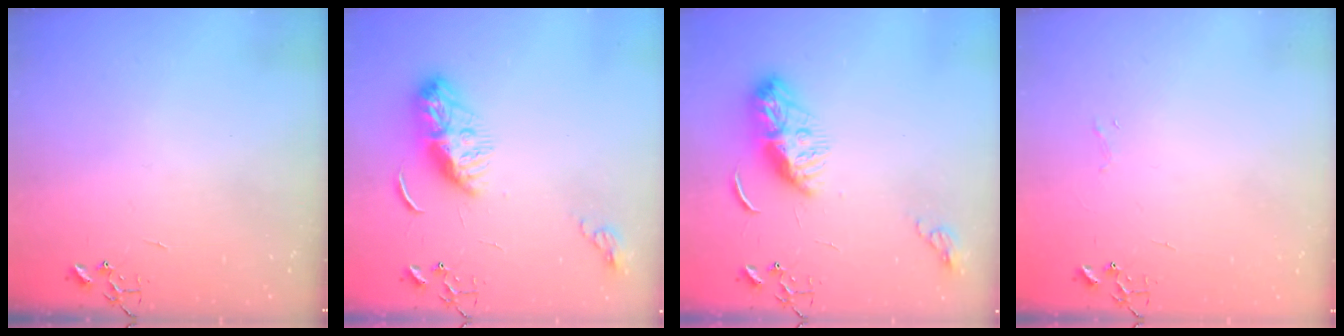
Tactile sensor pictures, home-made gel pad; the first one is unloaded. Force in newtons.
{"total": 10.9, "press": 10.9, "slide": 0.4}
{"total": 10.9, "press": 10.9, "slide": 0.4}
{"total": 3.4, "press": 3.4, "slide": 0.3}